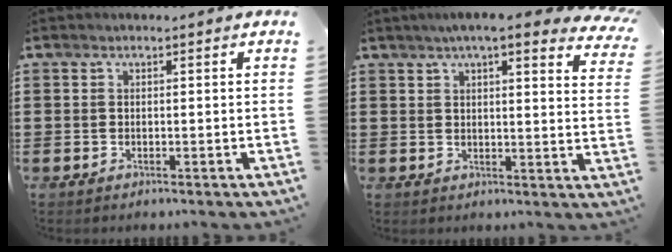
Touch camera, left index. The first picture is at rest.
{"total": 6.3, "force": [5.4, 0.8, 3.2], "torque": [-0.072, -0.008, 0.095]}